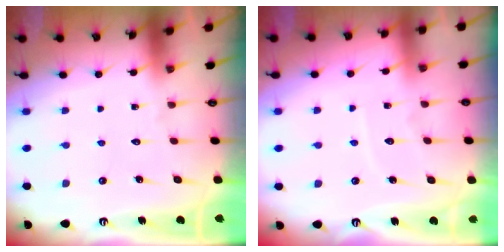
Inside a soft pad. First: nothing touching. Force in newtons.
{"total": 3.7, "press": 3.7, "slide": 0.3}